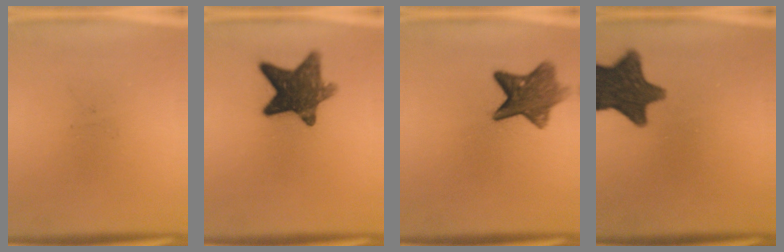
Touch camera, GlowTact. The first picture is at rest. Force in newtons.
{"total": 11.5}
{"total": 8.1}
{"total": 12.7}